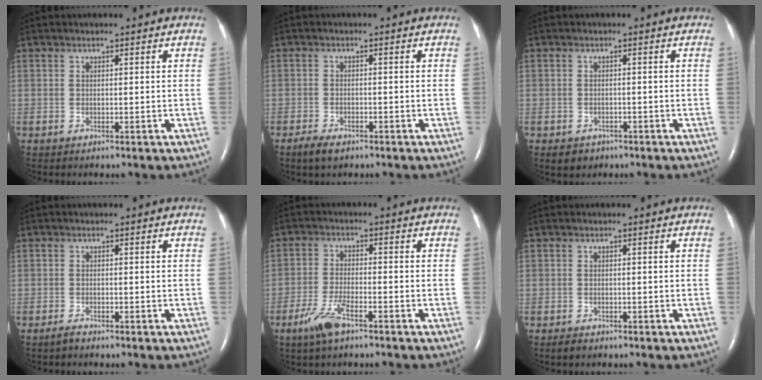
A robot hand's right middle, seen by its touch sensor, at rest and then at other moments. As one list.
[{"total": 2.8, "force": [-2.0, 1.2, 1.6], "torque": [-0.040, -0.004, -0.033]}, {"total": 2.6, "force": [-1.6, 1.9, 0.6], "torque": [-0.010, 0.003, -0.018]}, {"total": 1.1, "force": [-1.0, 0.2, 0.5], "torque": [-0.018, -0.003, -0.019]}, {"total": 5.4, "force": [-3.6, 1.1, 3.8], "torque": [-0.091, -0.007, -0.068]}, {"total": 1.2, "force": [-1.0, 0.6, 0.5], "torque": [-0.014, -0.001, -0.014]}]